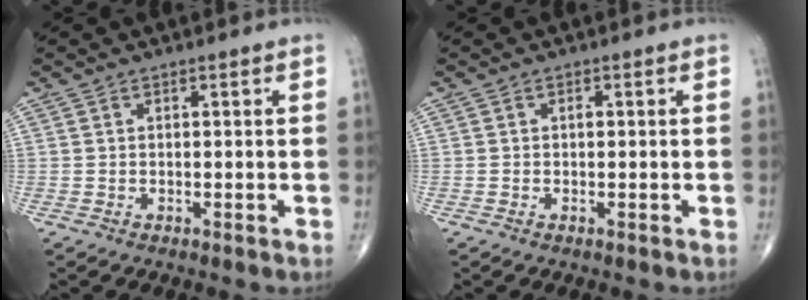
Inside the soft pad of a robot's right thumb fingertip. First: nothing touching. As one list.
[{"total": 0.6, "force": [0.0, 0.4, 0.5], "torque": [-0.004, 0.002, 0.000]}]